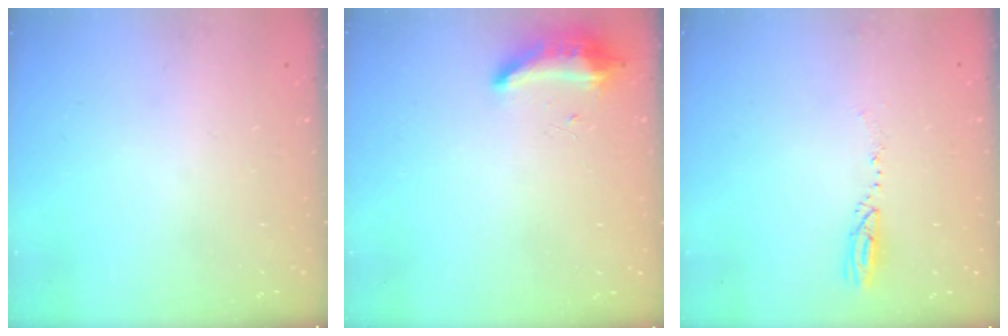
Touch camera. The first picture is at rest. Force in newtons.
{"total": 8.3, "press": 8.2, "slide": 0.7}
{"total": 3.1, "press": 3.0, "slide": 0.8}